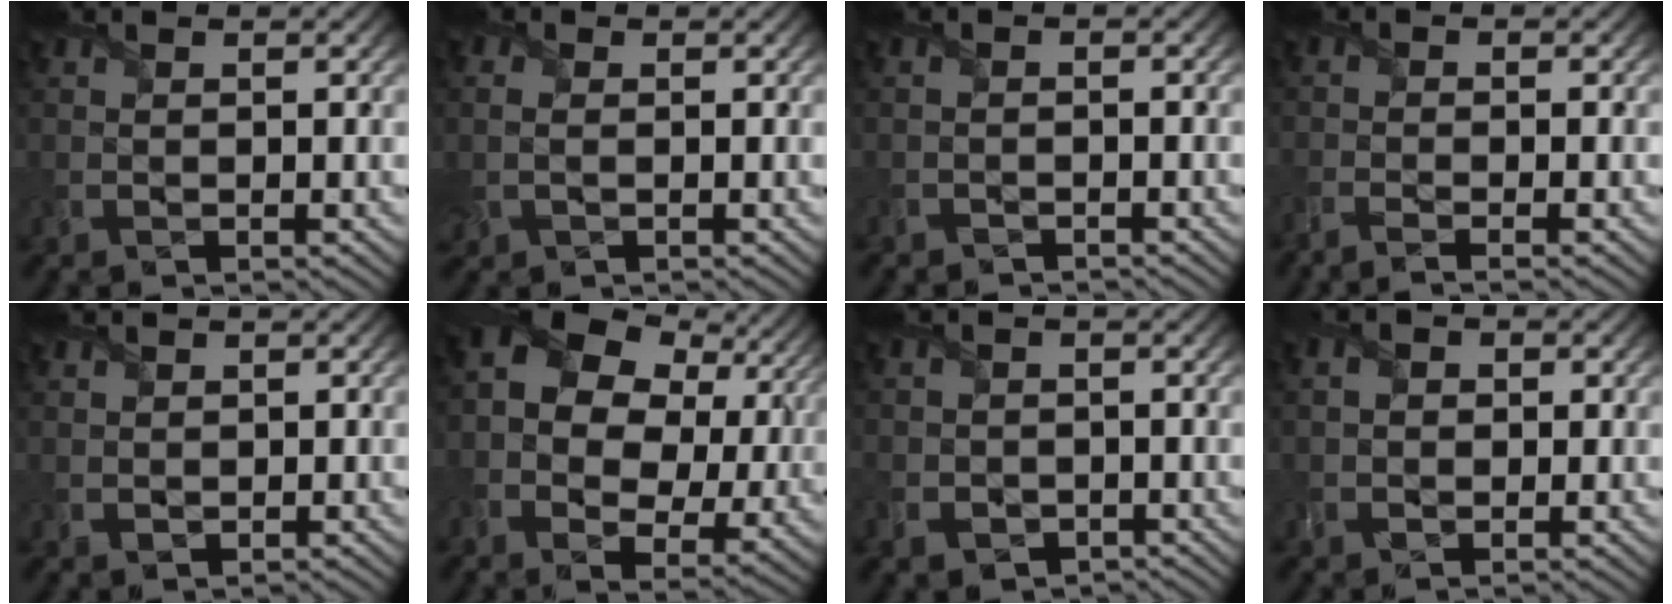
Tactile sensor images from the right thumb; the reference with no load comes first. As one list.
[{"total": 2.7, "force": [-0.2, 2.0, 1.7], "torque": [-0.057, 0.000, 0.001]}, {"total": 1.4, "force": [-1.3, 0.0, -0.4], "torque": [0.011, -0.003, -0.029]}, {"total": 2.8, "force": [-2.1, 0.0, 1.8], "torque": [-0.041, -0.005, -0.049]}, {"total": 0.7, "force": [0.2, 0.7, 0.0], "torque": [-0.004, -0.002, 0.003]}, {"total": 14.1, "force": [3.1, 9.6, 9.8], "torque": [-0.199, 0.003, 0.066]}, {"total": 2.8, "force": [-1.7, 2.1, 0.7], "torque": [-0.017, -0.007, -0.036]}, {"total": 2.5, "force": [0.1, 2.1, 1.2], "torque": [-0.032, 0.004, -0.012]}]